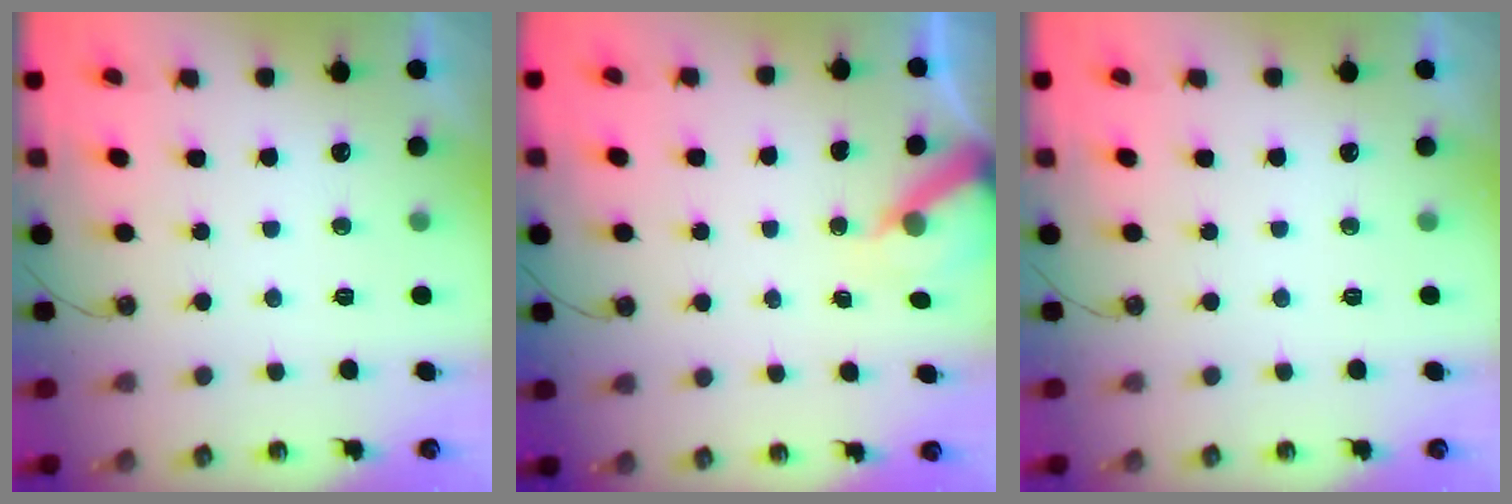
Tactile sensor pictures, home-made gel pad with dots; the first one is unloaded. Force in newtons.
{"total": 6.7, "press": 6.7, "slide": 0.4}
{"total": 0.0}